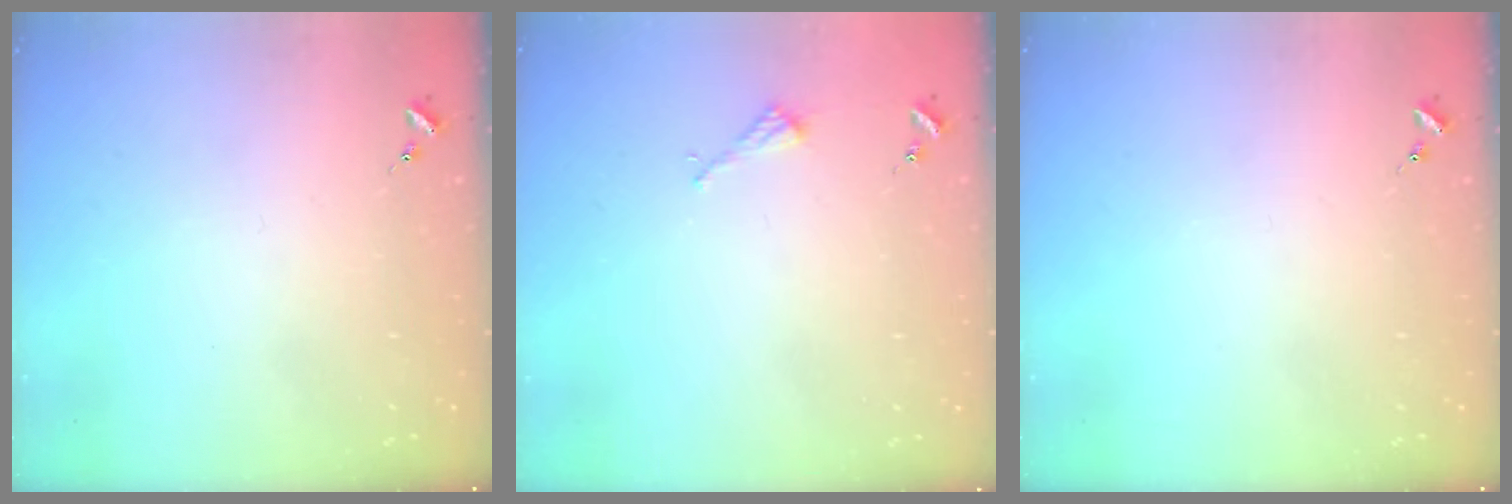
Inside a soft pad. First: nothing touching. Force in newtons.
{"total": 2.2, "press": 2.2, "slide": 0.2}
{"total": 0.0}